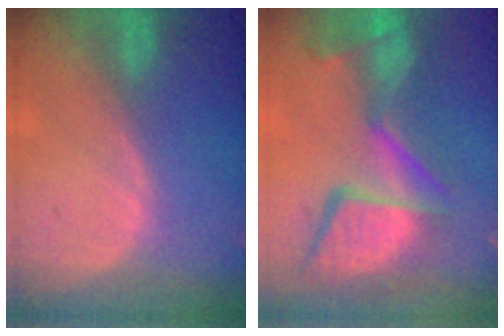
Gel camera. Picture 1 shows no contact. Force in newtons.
{"total": 13.8, "press": 11.3, "slide": 8.0}